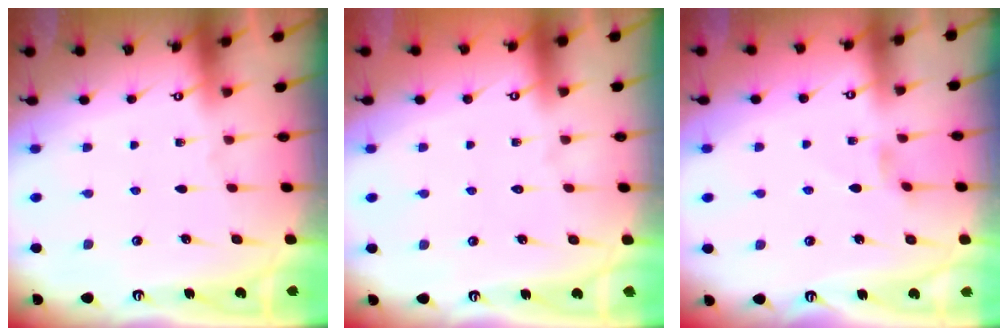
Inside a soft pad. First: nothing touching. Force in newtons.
{"total": 1.6, "press": 1.6, "slide": 0.2}
{"total": 1.1, "press": 1.0, "slide": 0.4}